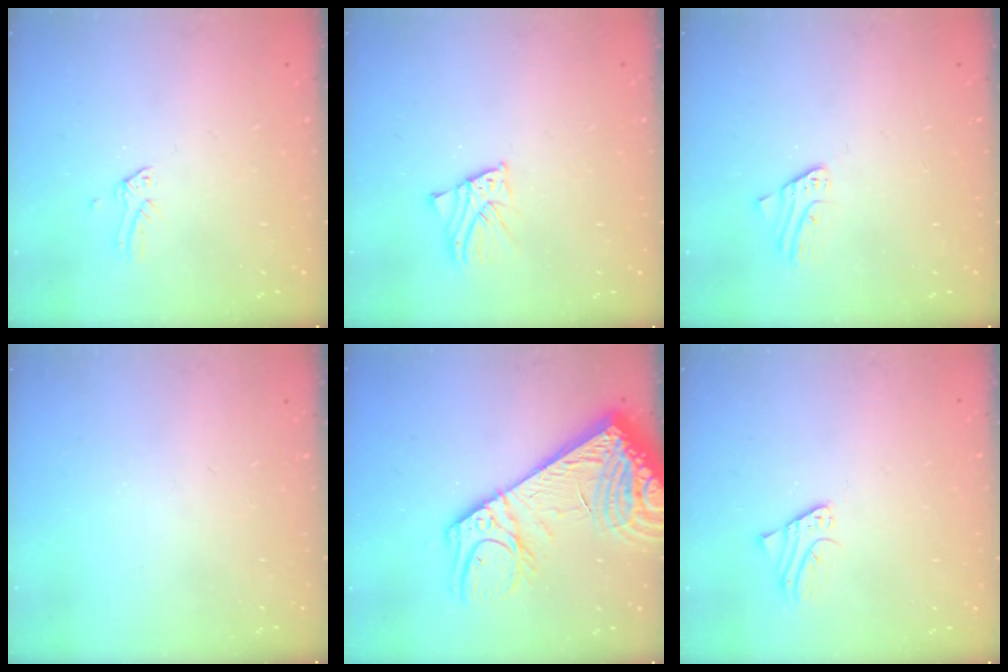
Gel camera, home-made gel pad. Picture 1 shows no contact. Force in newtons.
{"total": 2.6, "press": 2.6, "slide": 0.1}
{"total": 1.9, "press": 1.9, "slide": 0.1}
{"total": 0.0}
{"total": 22.3, "press": 21.7, "slide": 4.9}
{"total": 1.9, "press": 1.9, "slide": 0.1}